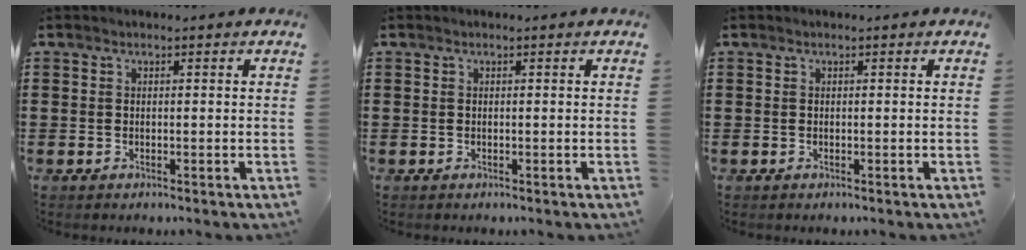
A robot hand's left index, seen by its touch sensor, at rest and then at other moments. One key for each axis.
{"total": 0.0}
{"total": 0.0}